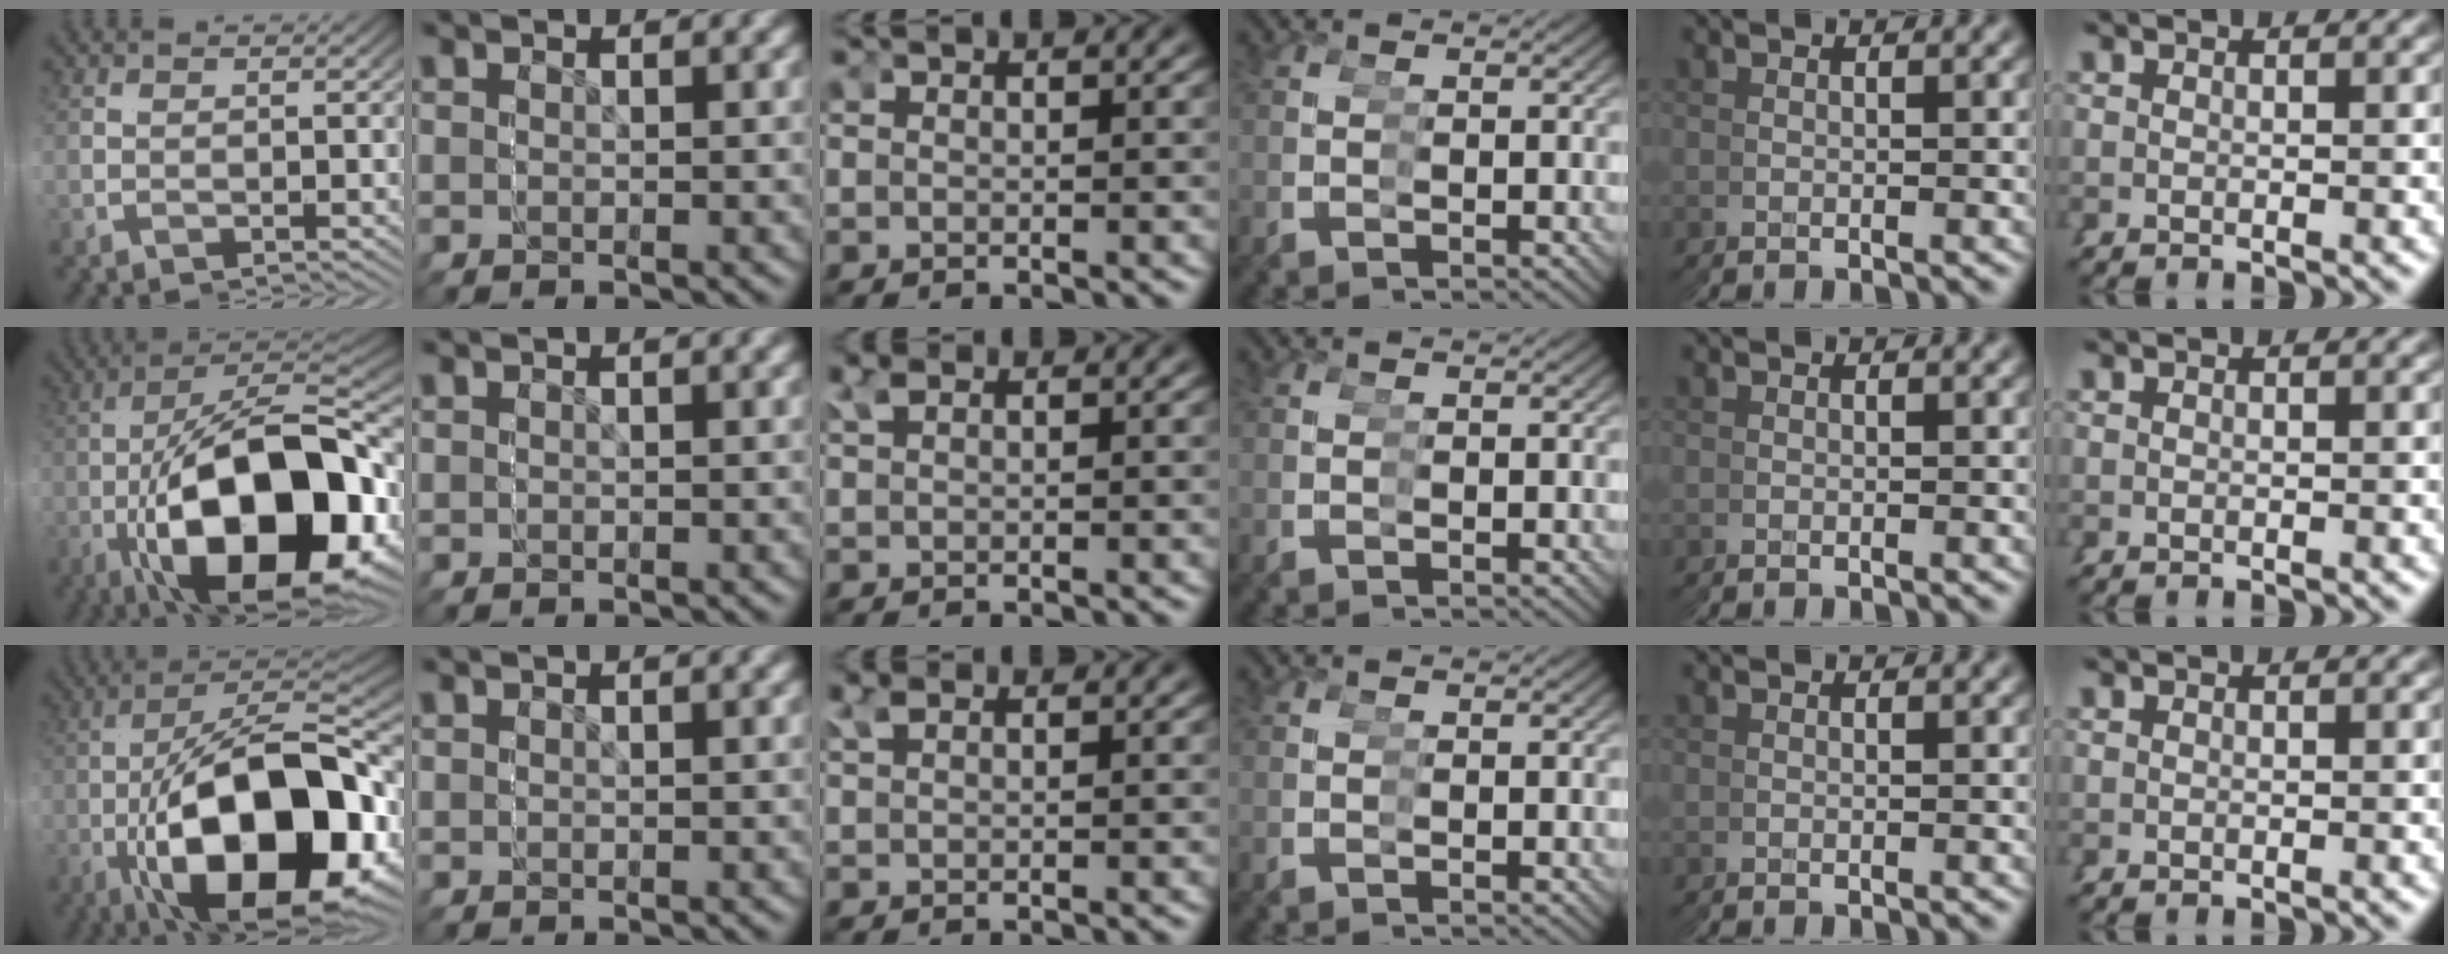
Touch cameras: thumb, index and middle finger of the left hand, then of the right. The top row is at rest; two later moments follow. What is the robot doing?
{"motion": "grasp_and_lifting", "object": "screwdriver"}